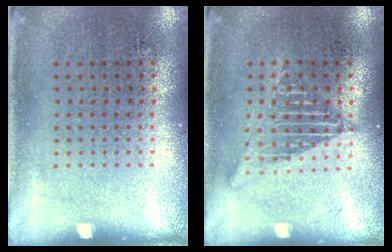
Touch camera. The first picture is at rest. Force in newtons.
{"total": 2.8, "press": 2.8, "slide": 0.3}